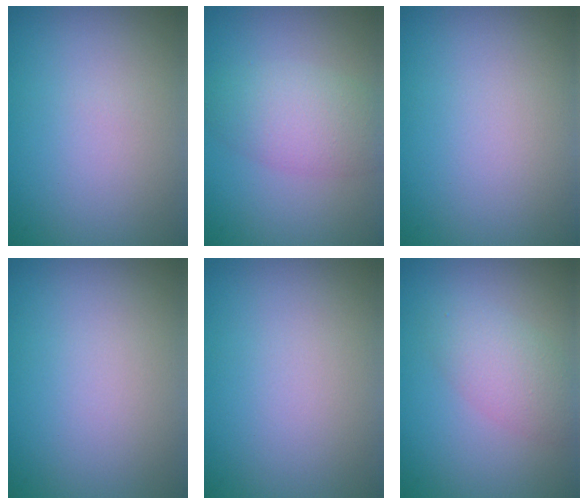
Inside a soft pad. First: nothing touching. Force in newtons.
{"total": 3.8, "press": 3.8, "slide": 0.1}
{"total": 0.0}
{"total": 0.0}
{"total": 0.0}
{"total": 3.0, "press": 3.0, "slide": 0.1}